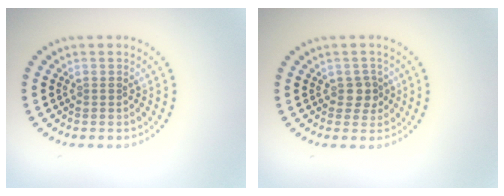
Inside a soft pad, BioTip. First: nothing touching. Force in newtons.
{"total": 1.6, "press": 1.4, "slide": 0.7}